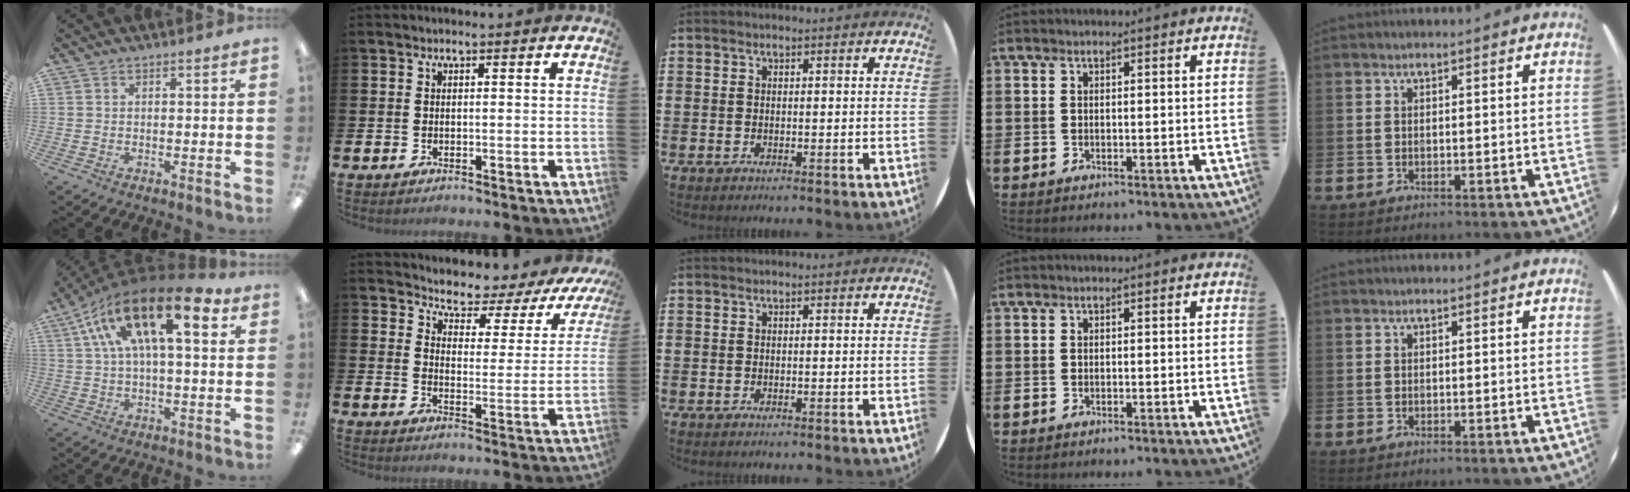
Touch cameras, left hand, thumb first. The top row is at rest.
{"thumb": {"total": 20.8, "force": [9.5, 8.4, 16.4], "torque": [-0.294, -0.027, 0.152]}, "index": {"total": 4.7, "force": [4.6, 1.2, 0.3], "torque": [-0.026, -0.048, 0.069]}}